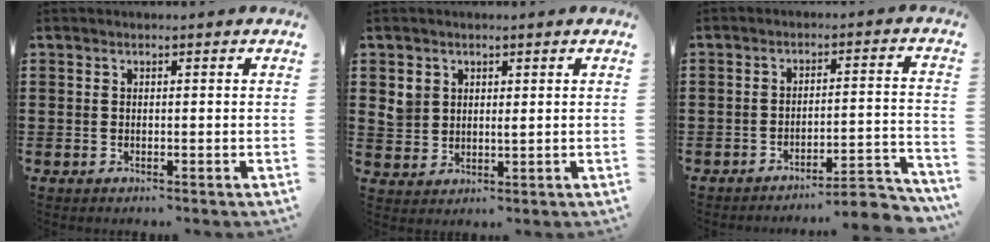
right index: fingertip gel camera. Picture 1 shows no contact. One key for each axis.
{"total": 2.7, "fx": 1.3, "fy": 2.2, "fz": 0.7, "tx": -0.024, "ty": 0.010, "tz": 0.023}
{"total": 4.8, "fx": -4.4, "fy": 0.0, "fz": 1.9, "tx": -0.033, "ty": -0.013, "tz": -0.089}